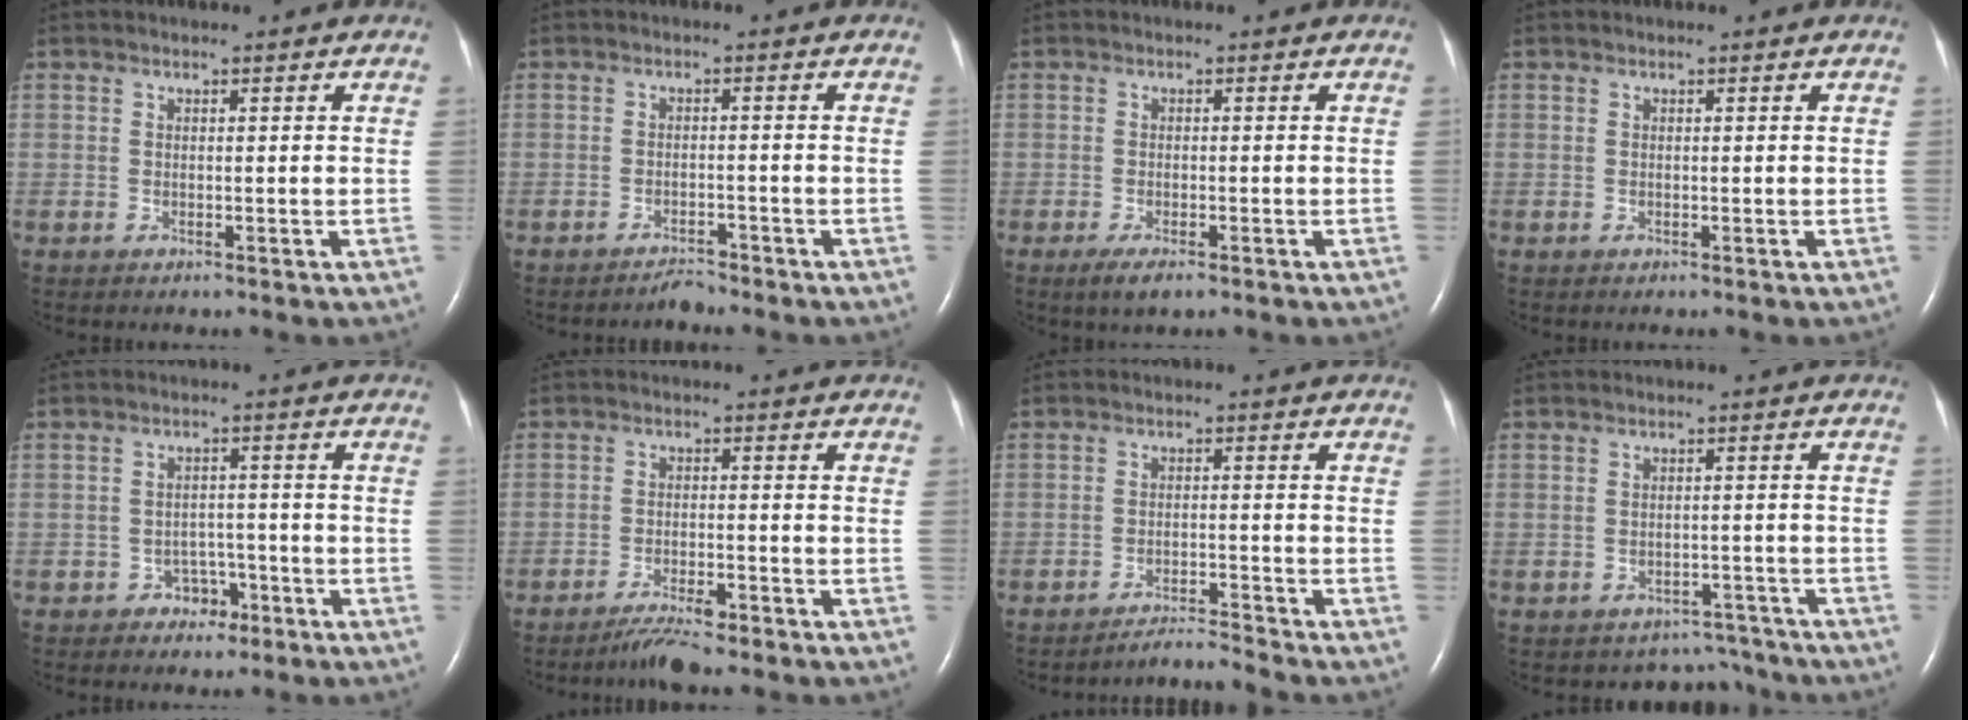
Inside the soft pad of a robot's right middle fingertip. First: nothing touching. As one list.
[{"total": 1.8, "force": [-1.8, 0.2, 0.2], "torque": [-0.003, -0.004, -0.028]}, {"total": 3.1, "force": [-2.2, 0.9, 1.9], "torque": [-0.044, -0.005, -0.036]}, {"total": 0.0}, {"total": 3.1, "force": [-1.9, 2.3, 0.7], "torque": [-0.001, 0.012, -0.024]}, {"total": 4.0, "force": [-3.4, 0.2, 2.0], "torque": [-0.045, -0.011, -0.062]}, {"total": 3.7, "force": [-3.3, -1.7, -0.6], "torque": [0.010, -0.012, -0.054]}, {"total": 5.1, "force": [-4.5, 2.2, -0.9], "torque": [0.016, 0.026, -0.052]}]